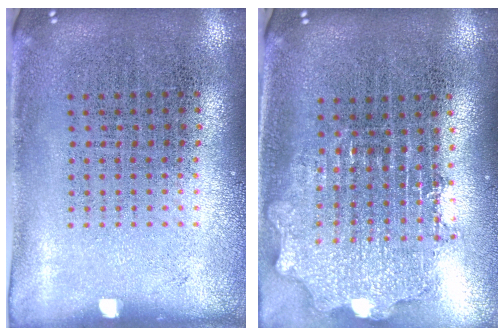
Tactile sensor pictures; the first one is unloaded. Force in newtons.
{"total": 2.0, "press": 1.6, "slide": 1.2}